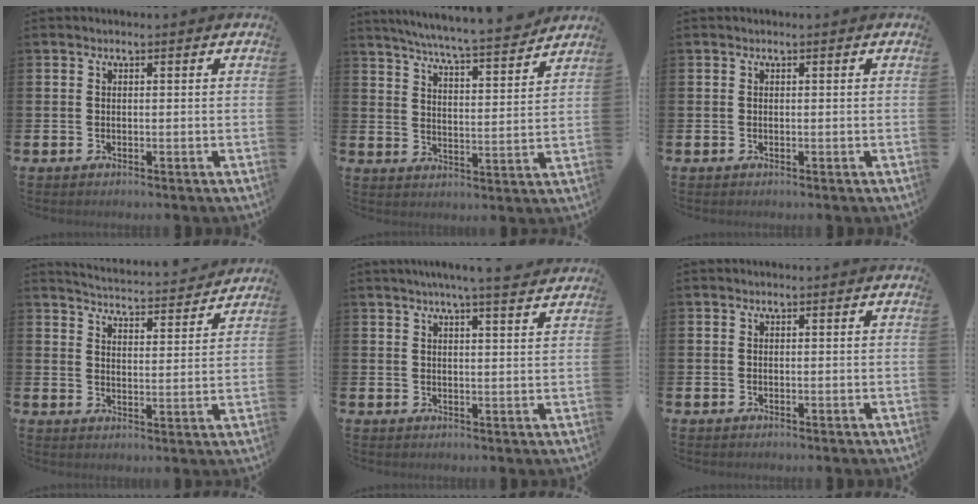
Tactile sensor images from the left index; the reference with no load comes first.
{"total": 7.0, "force": [6.7, -0.4, 2.0], "torque": [-0.056, -0.051, 0.114]}
{"total": 0.0}
{"total": 4.6, "force": [4.6, 0.1, 0.3], "torque": [-0.020, -0.041, 0.077]}
{"total": 5.1, "force": [4.6, -0.6, 2.0], "torque": [-0.039, -0.021, 0.080]}
{"total": 0.0}